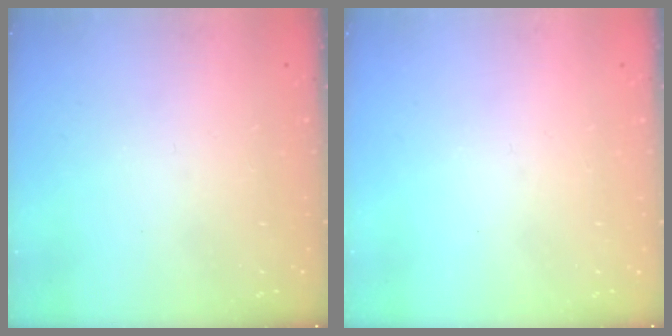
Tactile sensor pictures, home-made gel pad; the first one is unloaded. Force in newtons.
{"total": 0.0}